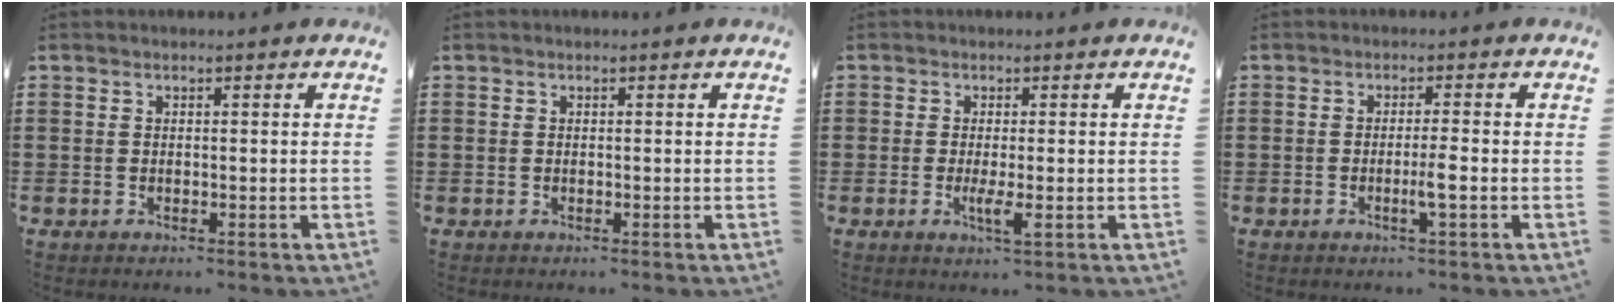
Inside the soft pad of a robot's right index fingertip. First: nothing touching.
{"total": 0.0}
{"total": 2.8, "force": [-0.7, 0.5, 2.7], "torque": [-0.054, -0.007, -0.014]}
{"total": 2.9, "force": [-0.9, -0.1, 2.7], "torque": [-0.054, -0.007, -0.021]}